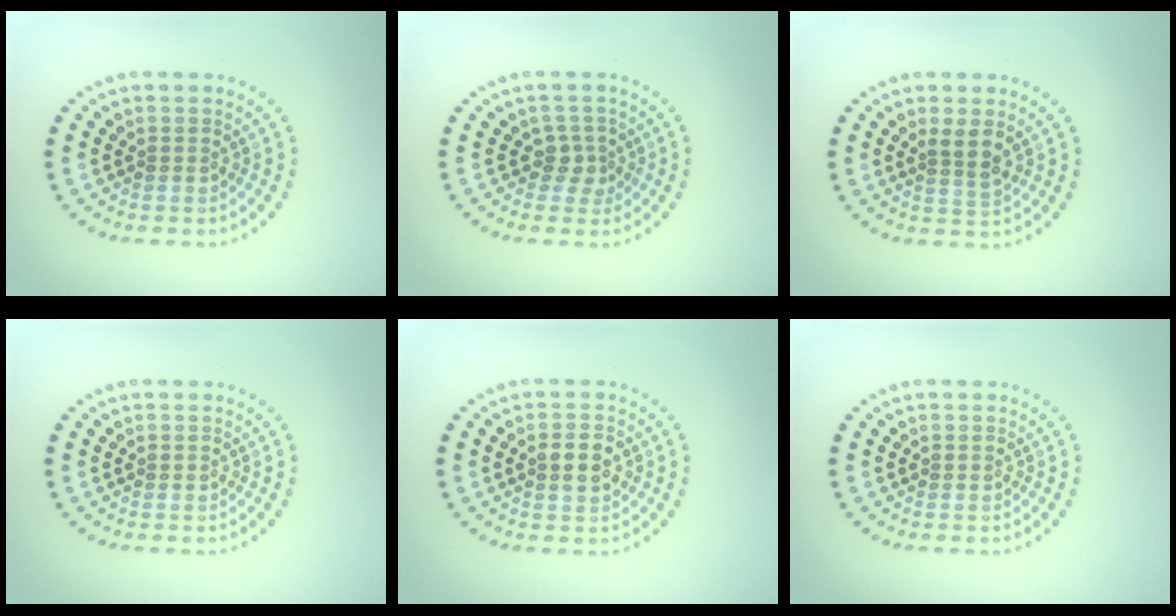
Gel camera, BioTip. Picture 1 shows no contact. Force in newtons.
{"total": 1.9, "press": 1.3, "slide": 1.3}
{"total": 2.0, "press": 1.6, "slide": 1.1}
{"total": 0.0}
{"total": 2.8, "press": 2.8, "slide": 0.2}
{"total": 0.0}